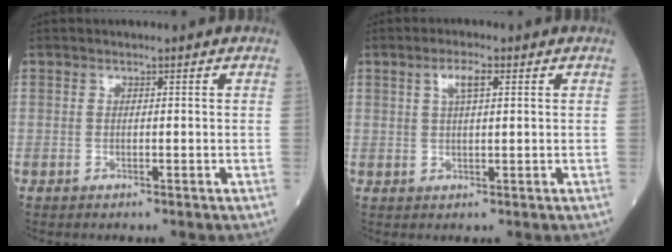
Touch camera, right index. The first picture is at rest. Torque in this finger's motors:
{"motor_torque": [0.02, 0.02, 0.02, 0.04]}